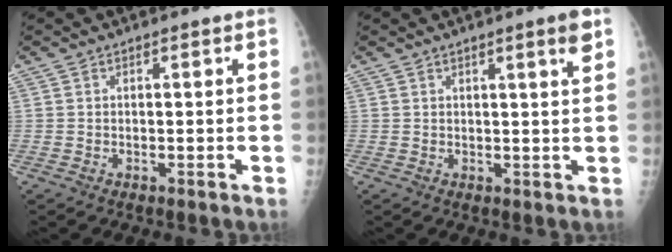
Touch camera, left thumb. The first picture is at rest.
{"total": 3.5, "force": [1.9, -0.1, 2.9], "torque": [-0.040, -0.012, 0.027]}